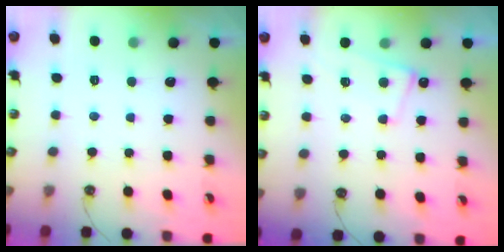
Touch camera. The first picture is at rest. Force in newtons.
{"total": 1.6, "press": 1.5, "slide": 0.4}